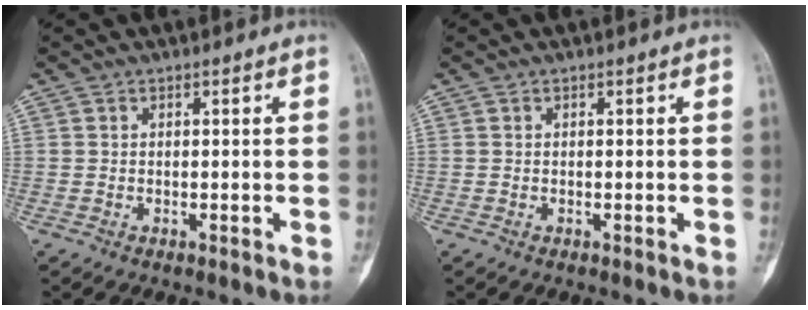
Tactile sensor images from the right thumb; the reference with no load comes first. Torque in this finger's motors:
{"motor_torque": [0.13, 0.13, 0.04, -0.04, 0.02]}